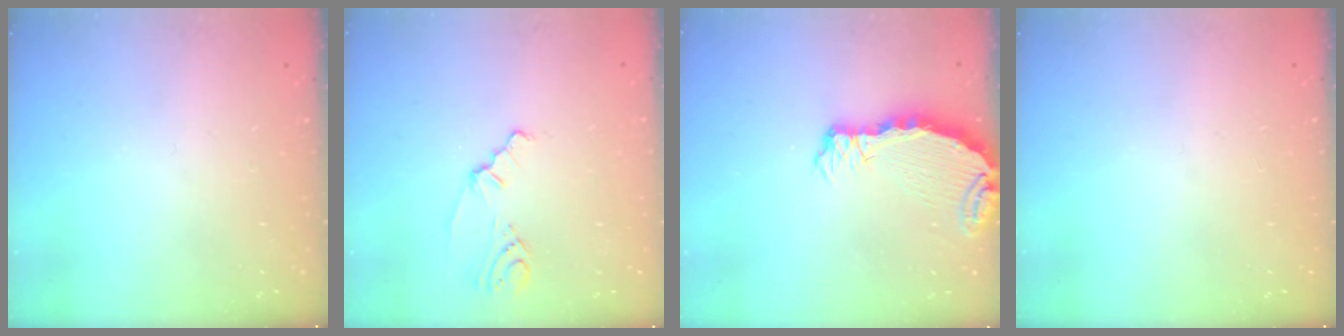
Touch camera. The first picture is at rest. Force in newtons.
{"total": 1.8, "press": 1.7, "slide": 0.5}
{"total": 6.7, "press": 6.6, "slide": 0.8}
{"total": 0.0}